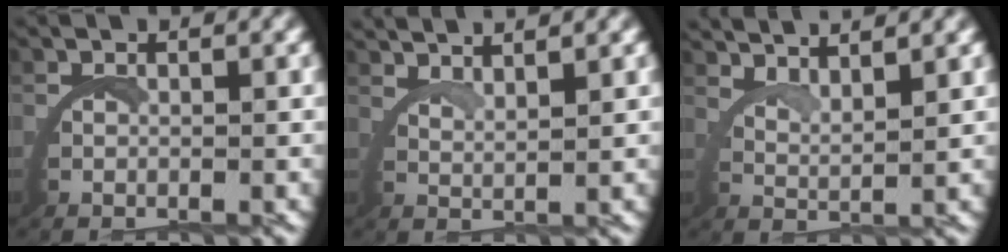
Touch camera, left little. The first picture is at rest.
{"total": 4.0, "force": [3.8, -0.7, 0.9], "torque": [-0.027, -0.001, 0.069]}
{"total": 4.7, "force": [4.4, 0.3, 1.7], "torque": [-0.045, 0.000, 0.074]}